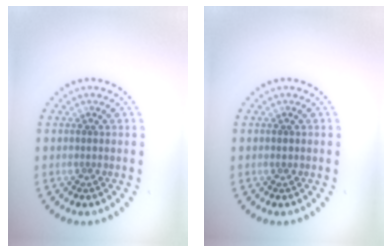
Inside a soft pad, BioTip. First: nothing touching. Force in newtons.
{"total": 0.5, "press": 0.5, "slide": 0.1}